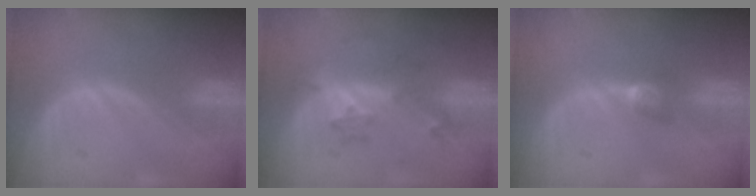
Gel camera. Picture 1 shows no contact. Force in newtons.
{"total": 5.8, "press": 5.3, "slide": 2.3}
{"total": 2.7, "press": 2.5, "slide": 1.0}